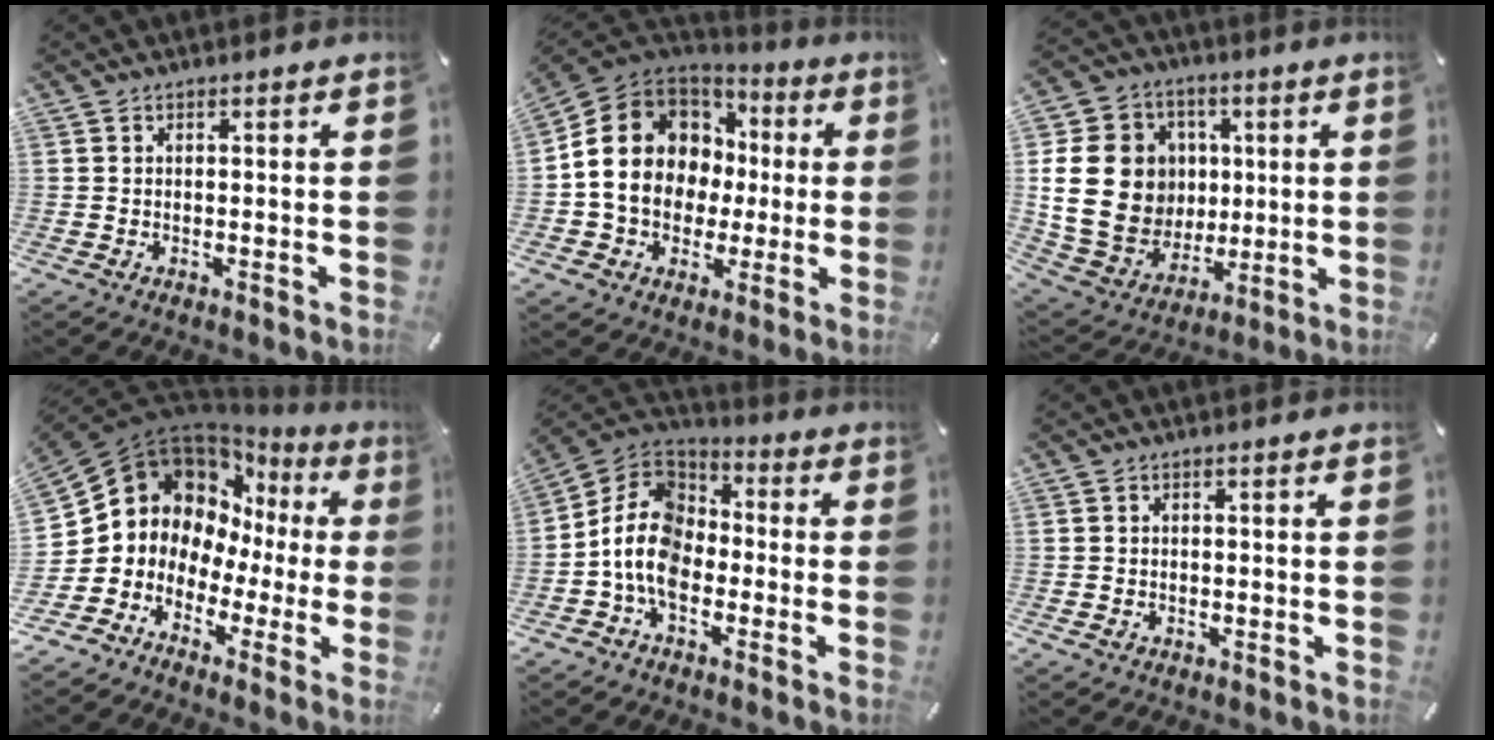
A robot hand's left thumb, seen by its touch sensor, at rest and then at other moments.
{"total": 15.4, "force": [-0.8, 13.7, 7.1], "torque": [-0.155, 0.011, -0.010]}
{"total": 20.4, "force": [2.5, 17.9, 9.5], "torque": [-0.190, -0.002, 0.067]}
{"total": 10.7, "force": [3.9, 9.5, 2.7], "torque": [-0.083, -0.061, 0.077]}
{"total": 11.9, "force": [-4.5, 8.6, 6.8], "torque": [-0.160, 0.028, -0.087]}
{"total": 1.0, "force": [-0.3, 0.8, 0.4], "torque": [-0.008, 0.003, -0.008]}